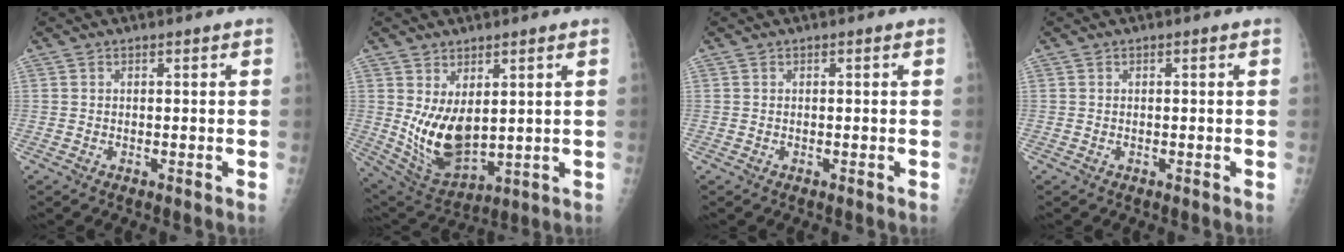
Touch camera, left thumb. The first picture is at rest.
{"total": 11.2, "force": [1.9, 6.2, 9.2], "torque": [-0.147, -0.028, 0.059]}
{"total": 0.0}
{"total": 0.0}